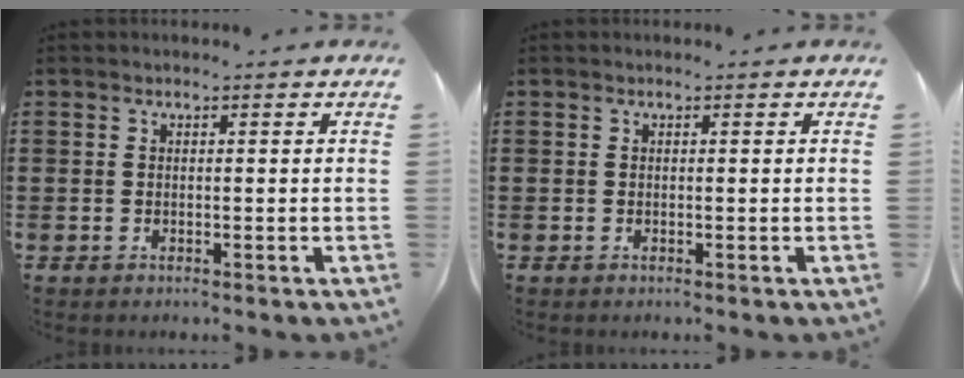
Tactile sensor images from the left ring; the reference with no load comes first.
{"total": 0.0}